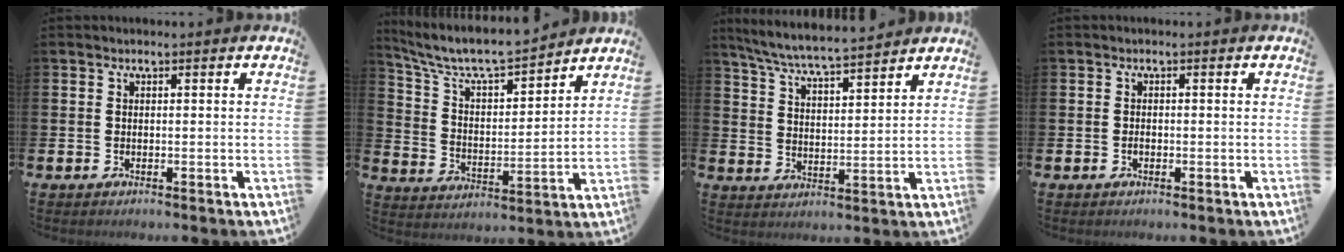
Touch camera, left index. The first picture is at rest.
{"total": 7.7, "force": [7.2, 1.3, 2.2], "torque": [-0.082, -0.053, 0.124]}
{"total": 6.6, "force": [6.4, 0.1, 1.7], "torque": [-0.060, -0.039, 0.112]}
{"total": 0.7, "force": [-0.4, 0.4, 0.4], "torque": [-0.012, 0.002, -0.007]}